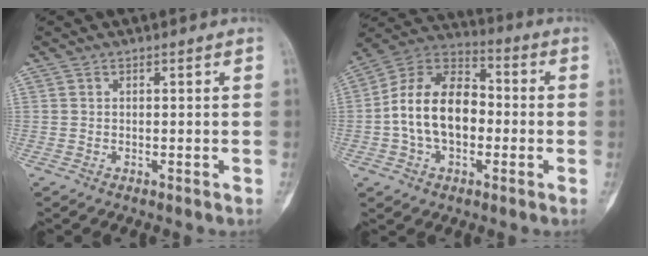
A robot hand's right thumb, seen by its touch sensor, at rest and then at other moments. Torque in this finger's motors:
{"motor_torque": [0.36, 1.41, 0.69, -0.42, 0.08]}